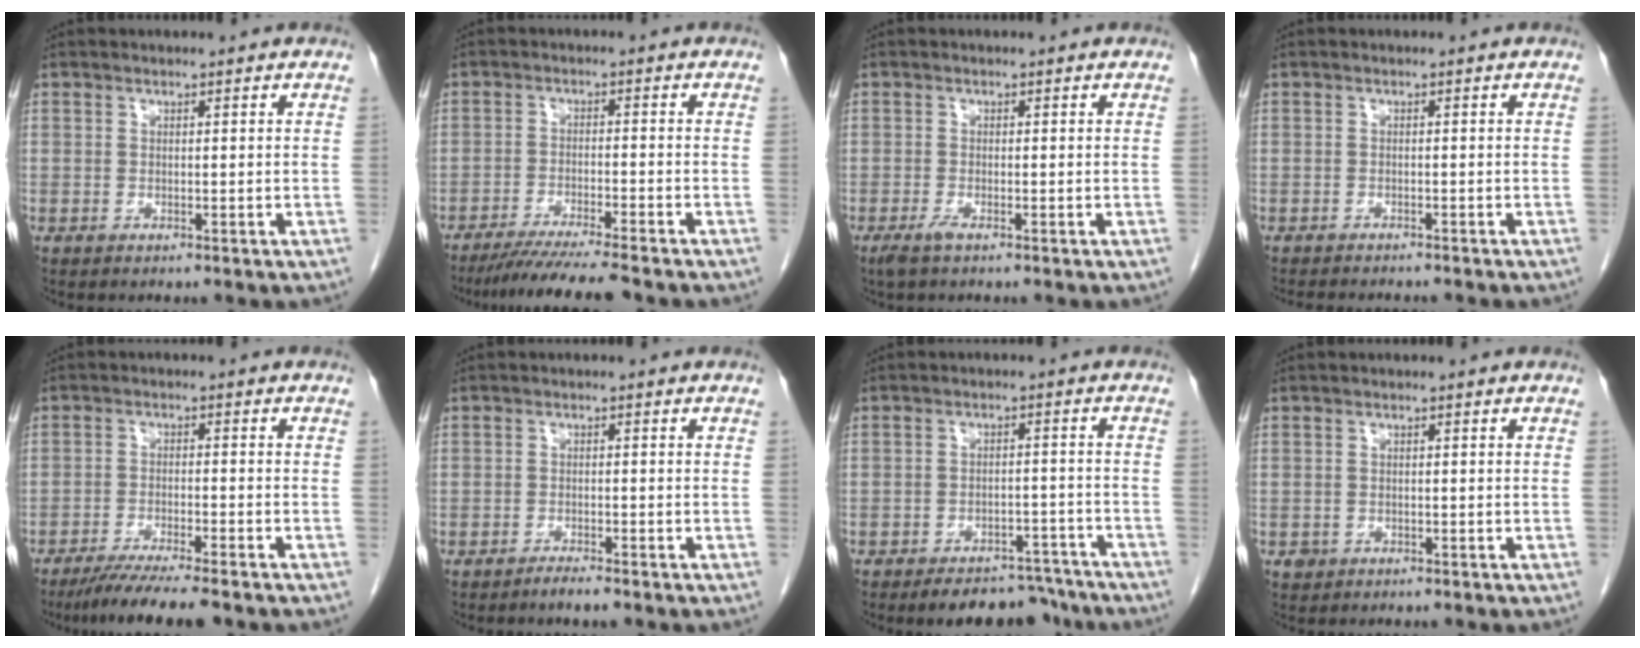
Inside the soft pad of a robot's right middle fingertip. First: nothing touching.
{"total": 9.2, "force": [-8.0, -0.7, 4.6], "torque": [-0.060, -0.028, -0.128]}
{"total": 1.6, "force": [-1.0, 0.2, 1.1], "torque": [-0.028, -0.004, -0.021]}
{"total": 7.2, "force": [-6.4, 1.2, 2.9], "torque": [-0.033, -0.006, -0.083]}
{"total": 8.3, "force": [-6.9, 0.0, 4.7], "torque": [-0.071, -0.022, -0.112]}
{"total": 1.7, "force": [-1.5, 0.1, 0.8], "torque": [-0.018, -0.002, -0.025]}
{"total": 9.3, "force": [-8.1, 3.7, 2.7], "torque": [-0.013, 0.012, -0.108]}
{"total": 1.0, "force": [-0.5, 0.8, 0.1], "torque": [-0.002, 0.004, -0.005]}